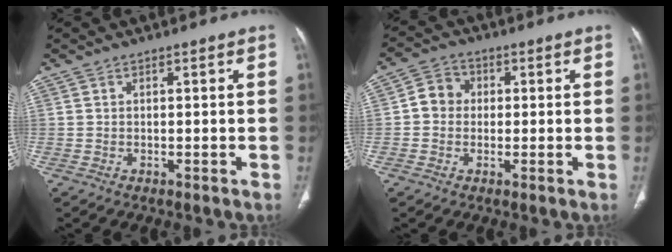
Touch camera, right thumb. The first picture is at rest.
{"total": 5.0, "force": [0.1, 4.6, 2.1], "torque": [-0.018, 0.014, -0.009]}